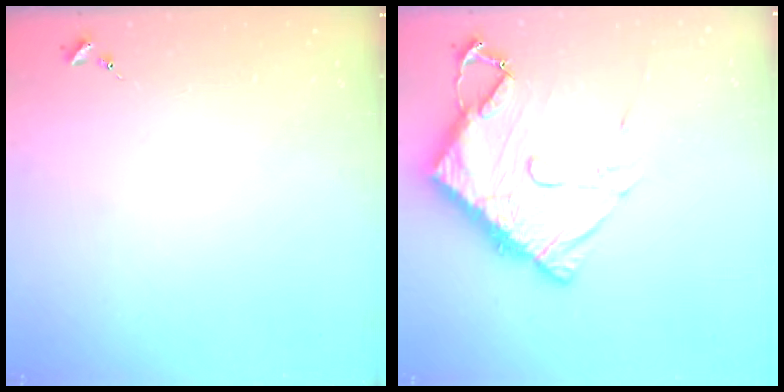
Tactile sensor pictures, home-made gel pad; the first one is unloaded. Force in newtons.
{"total": 14.3, "press": 14.2, "slide": 1.3}